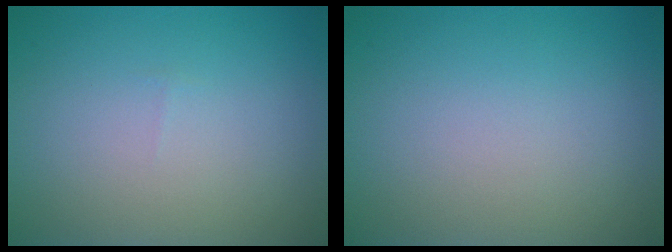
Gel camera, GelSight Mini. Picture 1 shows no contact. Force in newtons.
{"total": 0.0}